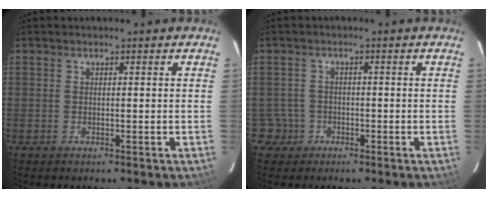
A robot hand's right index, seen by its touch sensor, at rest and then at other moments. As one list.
[{"total": 3.8, "force": [-1.5, 3.4, -0.5], "torque": [0.009, 0.019, -0.024]}]